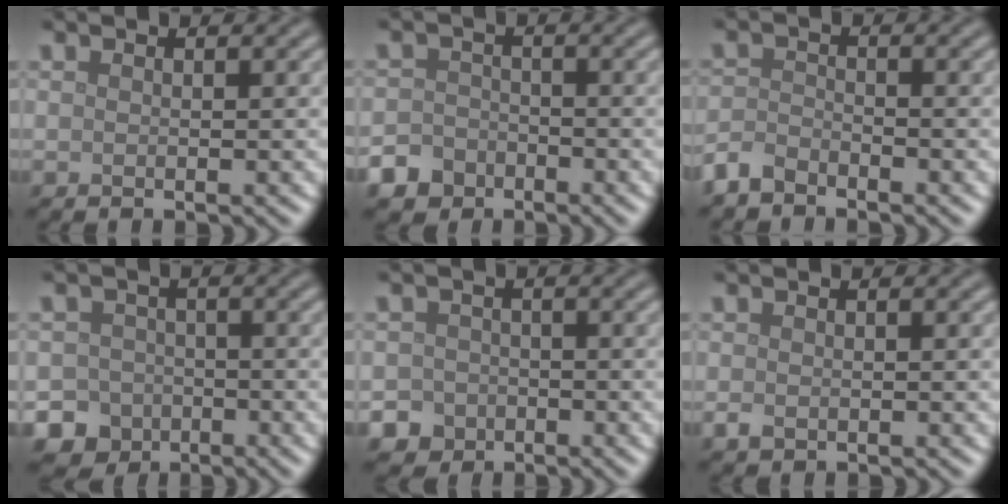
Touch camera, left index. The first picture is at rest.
{"total": 4.8, "force": [-3.2, 3.4, 0.8], "torque": [0.006, -0.008, -0.059]}
{"total": 2.2, "force": [-2.0, 0.9, 0.6], "torque": [-0.012, 0.001, -0.048]}
{"total": 7.5, "force": [-4.2, 6.1, 1.0], "torque": [0.006, -0.026, -0.082]}
{"total": 3.9, "force": [-2.2, 3.2, 0.4], "torque": [0.021, -0.003, -0.041]}
{"total": 1.0, "force": [-0.4, 0.7, 0.5], "torque": [-0.010, -0.004, -0.008]}